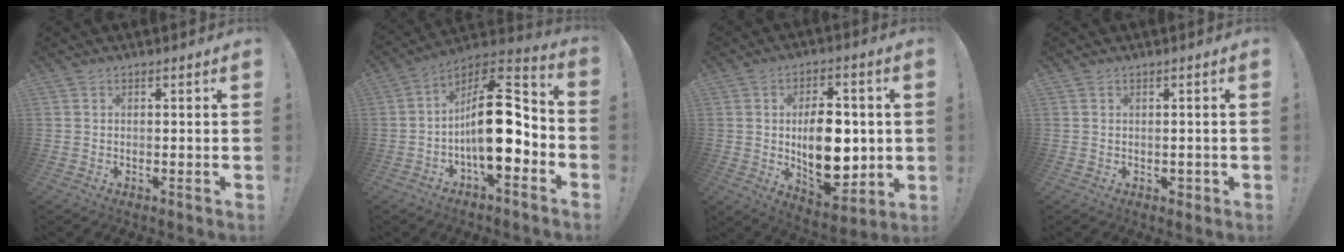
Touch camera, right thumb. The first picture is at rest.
{"total": 19.6, "force": [-2.2, 8.8, 17.3], "torque": [-0.286, 0.014, -0.030]}
{"total": 16.5, "force": [-0.2, 9.9, 13.2], "torque": [-0.210, -0.011, -0.001]}
{"total": 1.4, "force": [-0.2, 1.2, 0.7], "torque": [-0.003, 0.001, -0.003]}